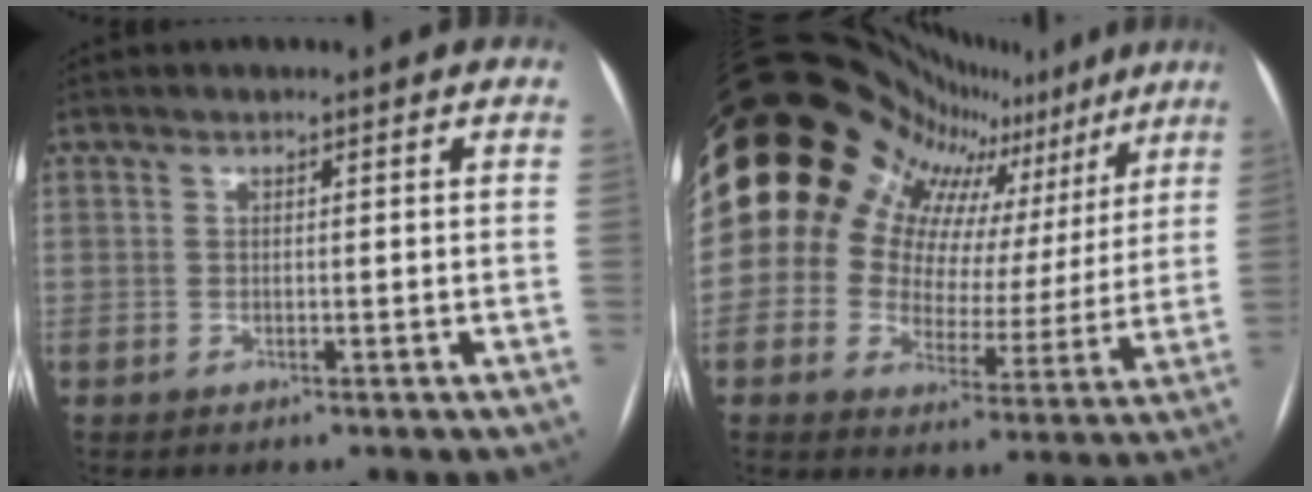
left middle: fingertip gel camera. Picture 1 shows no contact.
{"total": 25.0, "force": [14.5, 16.2, 12.2], "torque": [-0.219, 0.096, 0.187]}